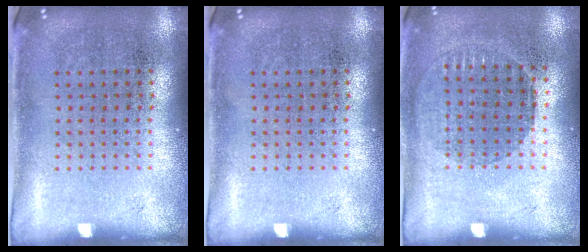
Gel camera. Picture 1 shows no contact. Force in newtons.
{"total": 0.0}
{"total": 0.9, "press": 0.9, "slide": 0.3}